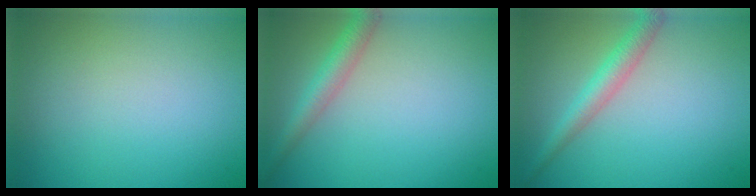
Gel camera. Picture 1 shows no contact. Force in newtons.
{"total": 2.9, "press": 2.9, "slide": 0.0}
{"total": 2.9, "press": 2.9, "slide": 0.1}